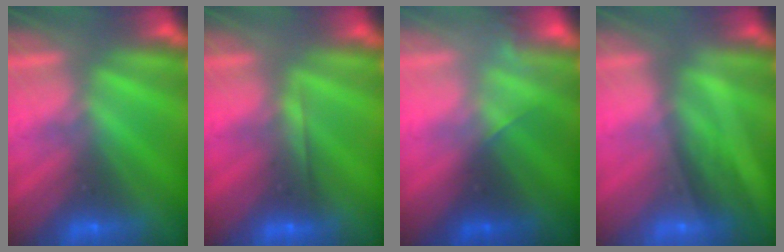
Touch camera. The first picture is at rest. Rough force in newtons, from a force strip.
{"total": 2.0}
{"total": 1.8}
{"total": 2.1}